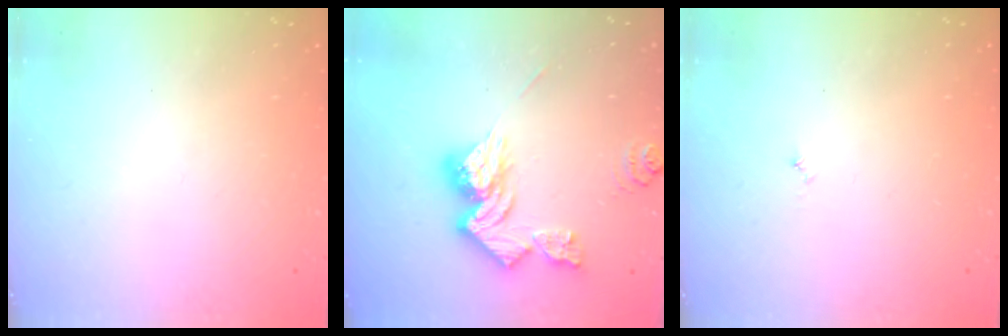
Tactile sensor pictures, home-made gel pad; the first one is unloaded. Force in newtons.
{"total": 13.3, "press": 13.3, "slide": 1.3}
{"total": 3.0, "press": 2.9, "slide": 0.3}